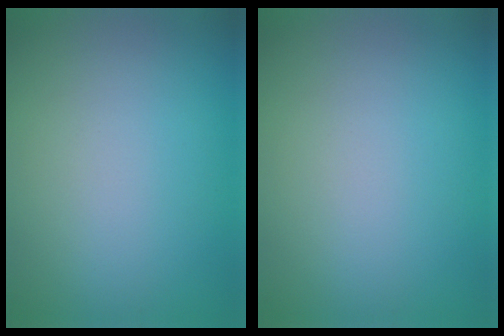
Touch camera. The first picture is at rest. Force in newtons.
{"total": 0.0}